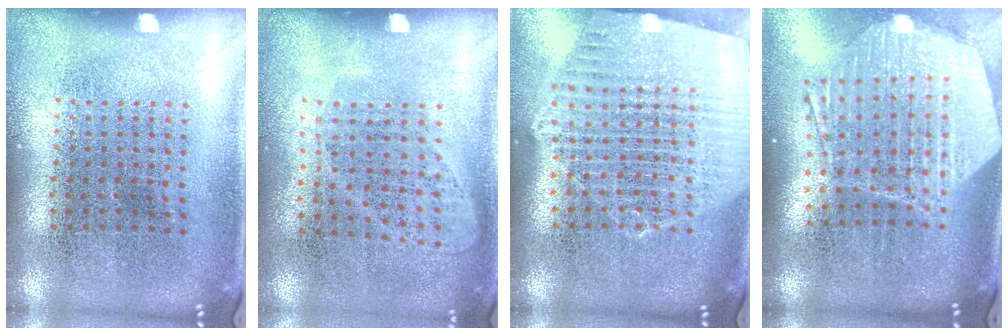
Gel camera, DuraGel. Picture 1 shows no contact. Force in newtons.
{"total": 1.0, "press": 0.8, "slide": 0.5}
{"total": 1.6, "press": 1.5, "slide": 0.4}
{"total": 2.3, "press": 1.9, "slide": 1.3}